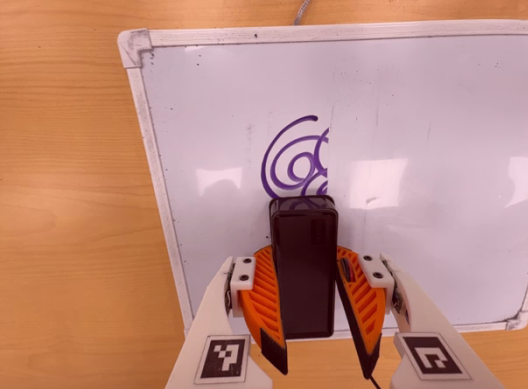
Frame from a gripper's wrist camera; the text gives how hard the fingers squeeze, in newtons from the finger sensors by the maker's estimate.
{"total": 9.7, "left": 9.9, "right": 9.5}